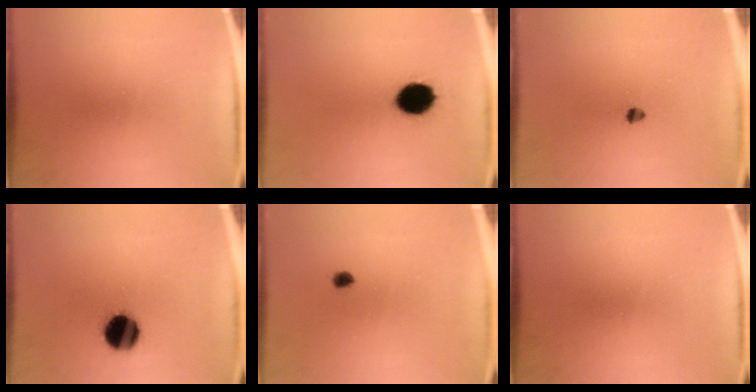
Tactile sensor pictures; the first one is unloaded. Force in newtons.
{"total": 10.9}
{"total": 1.4}
{"total": 11.9}
{"total": 1.4}
{"total": 0.0}